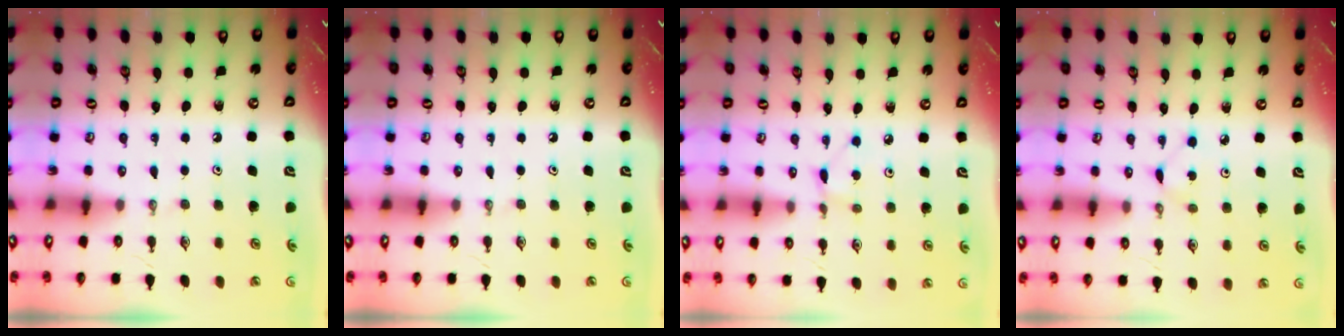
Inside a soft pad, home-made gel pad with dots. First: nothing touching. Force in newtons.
{"total": 0.0}
{"total": 3.0, "press": 3.0, "slide": 0.4}
{"total": 1.5, "press": 1.4, "slide": 0.2}